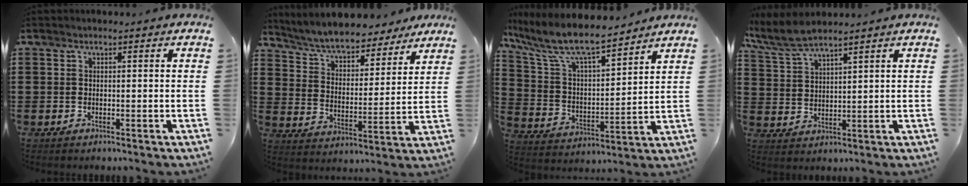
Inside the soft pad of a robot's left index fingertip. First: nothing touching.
{"total": 6.7, "force": [6.3, 0.8, 2.0], "torque": [-0.069, -0.037, 0.110]}
{"total": 9.2, "force": [7.8, 1.7, 4.6], "torque": [-0.124, -0.045, 0.132]}
{"total": 5.4, "force": [4.6, 0.8, 2.7], "torque": [-0.067, -0.009, 0.085]}